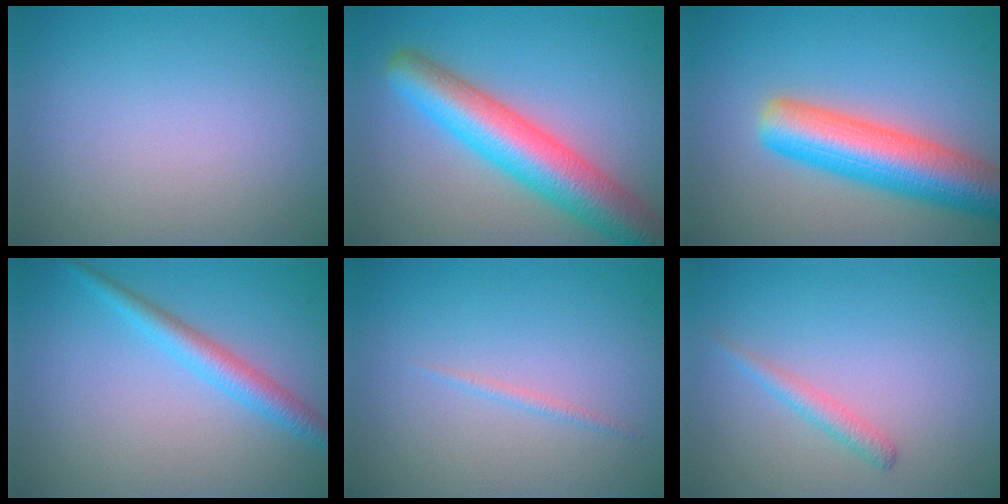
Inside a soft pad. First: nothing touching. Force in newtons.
{"total": 8.4, "press": 8.4, "slide": 0.4}
{"total": 8.4, "press": 8.4, "slide": 0.3}
{"total": 2.9, "press": 2.9, "slide": 0.1}
{"total": 0.6, "press": 0.6, "slide": 0.0}
{"total": 1.4, "press": 1.4, "slide": 0.2}